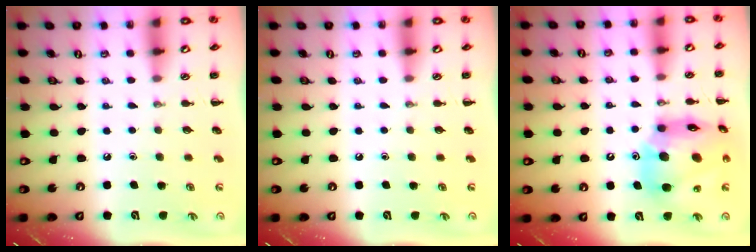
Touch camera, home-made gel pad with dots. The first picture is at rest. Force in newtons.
{"total": 0.0}
{"total": 19.2, "press": 18.5, "slide": 5.3}